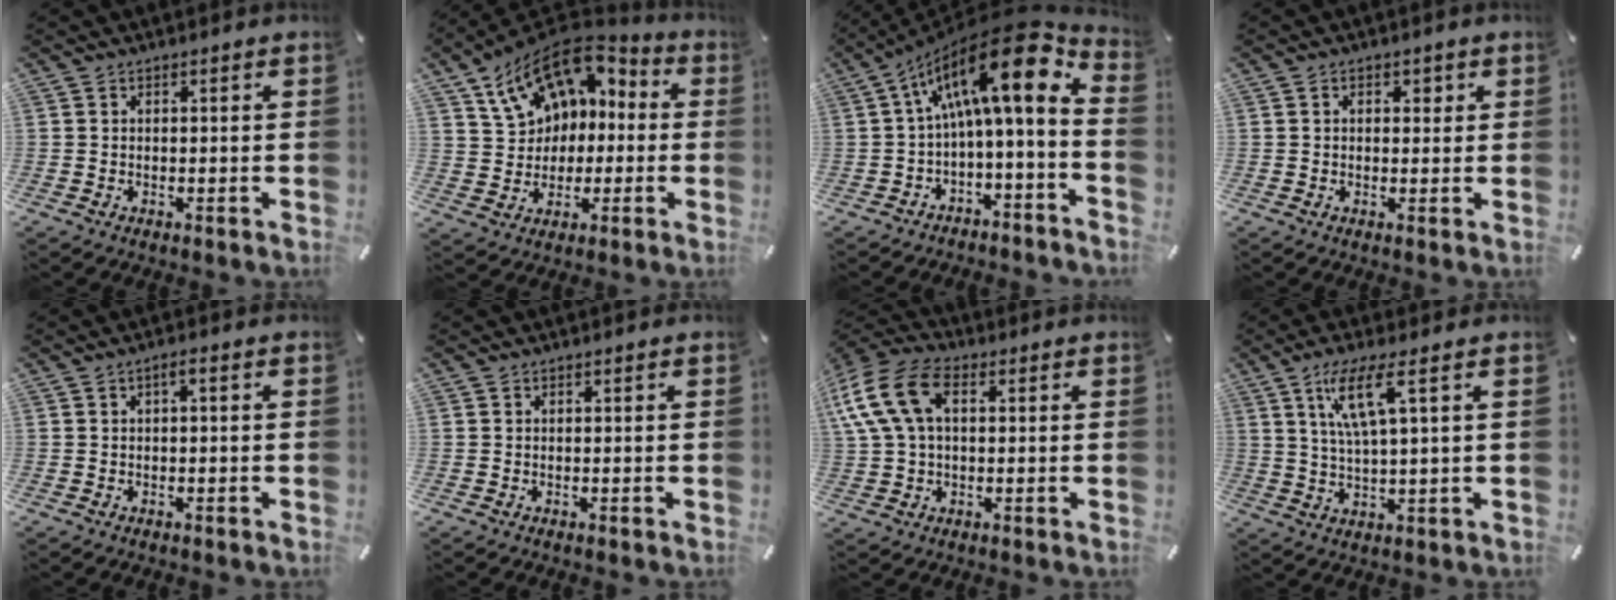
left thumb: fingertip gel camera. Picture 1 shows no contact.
{"total": 14.5, "force": [6.1, 11.6, 6.3], "torque": [-0.108, -0.036, 0.117]}
{"total": 18.5, "force": [5.3, 6.2, 16.6], "torque": [-0.271, -0.035, 0.079]}
{"total": 2.2, "force": [0.5, 1.6, 1.5], "torque": [-0.016, 0.002, 0.002]}
{"total": 1.5, "force": [-0.3, 0.3, 1.4], "torque": [-0.026, 0.003, -0.007]}
{"total": 0.0}
{"total": 14.8, "force": [3.1, 10.0, 10.4], "torque": [-0.241, 0.009, 0.058]}
{"total": 9.7, "force": [4.0, 1.7, 8.7], "torque": [-0.177, 0.004, 0.067]}